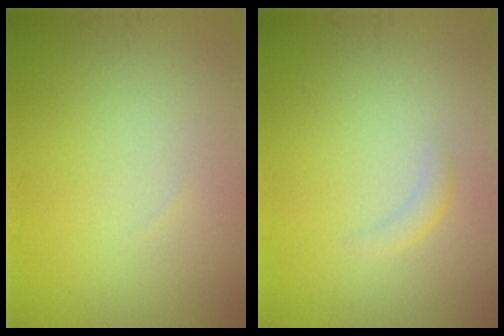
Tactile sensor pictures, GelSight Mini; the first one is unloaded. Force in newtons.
{"total": 1.0, "press": 1.0, "slide": 0.0}